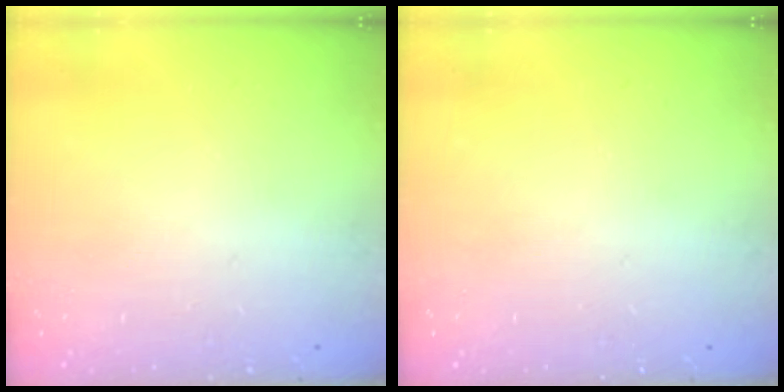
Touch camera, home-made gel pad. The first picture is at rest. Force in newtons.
{"total": 0.0}